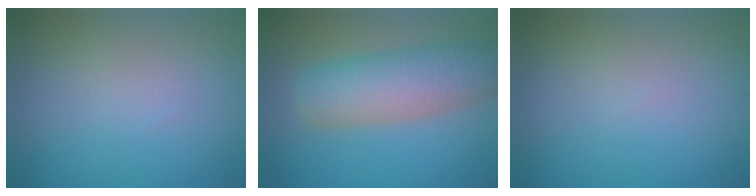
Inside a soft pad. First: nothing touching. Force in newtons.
{"total": 7.3, "press": 7.3, "slide": 0.6}
{"total": 0.0}